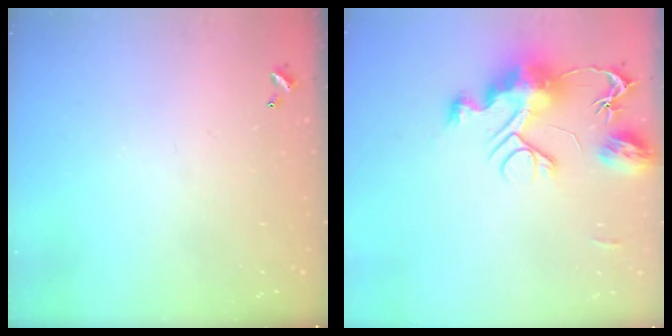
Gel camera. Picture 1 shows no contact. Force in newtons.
{"total": 13.2, "press": 13.2, "slide": 1.1}